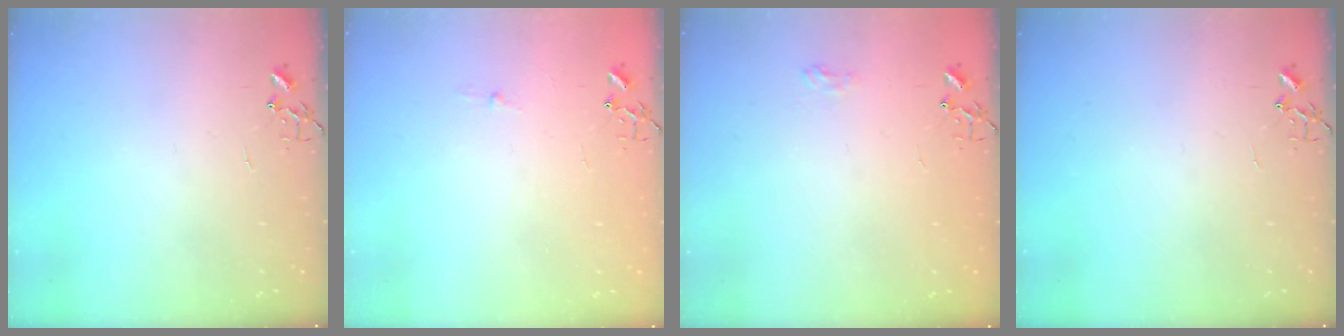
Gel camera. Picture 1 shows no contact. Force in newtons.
{"total": 2.6, "press": 2.5, "slide": 0.4}
{"total": 6.5, "press": 6.5, "slide": 0.6}
{"total": 0.0}